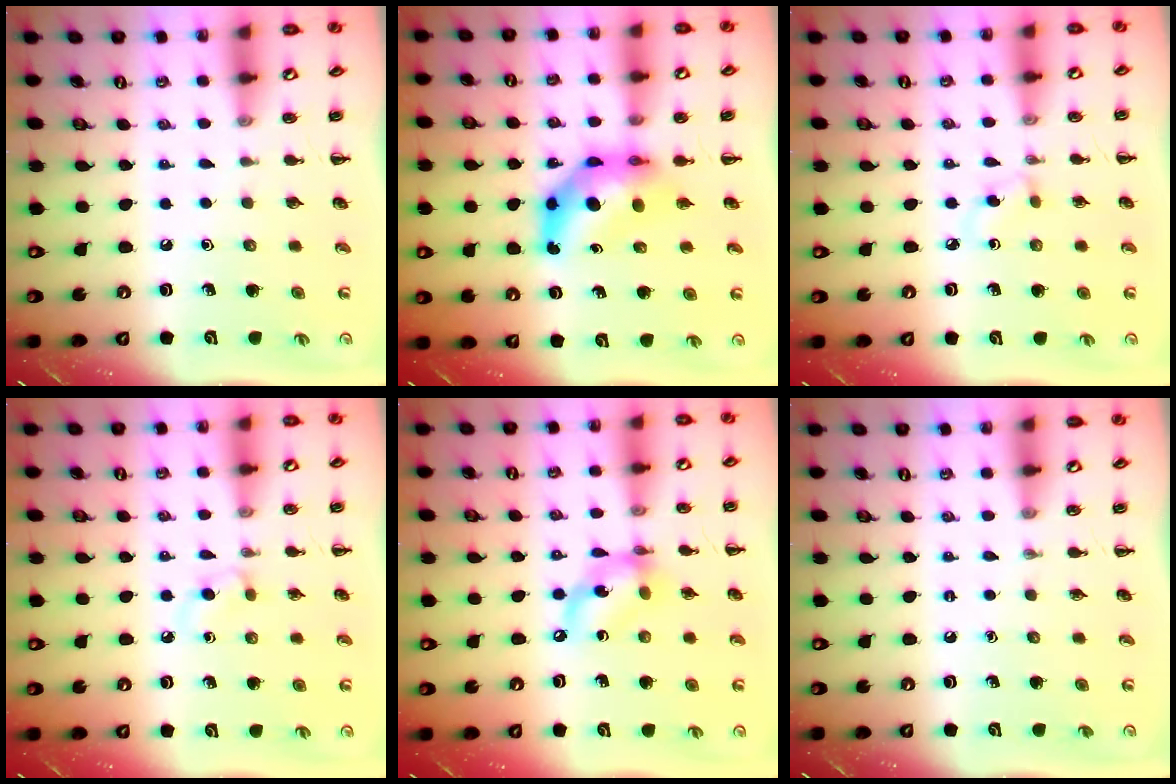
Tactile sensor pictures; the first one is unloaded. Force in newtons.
{"total": 7.6, "press": 7.2, "slide": 2.3}
{"total": 2.9, "press": 2.6, "slide": 1.2}
{"total": 2.4, "press": 2.1, "slide": 1.1}
{"total": 11.0, "press": 10.8, "slide": 2.4}
{"total": 0.0}